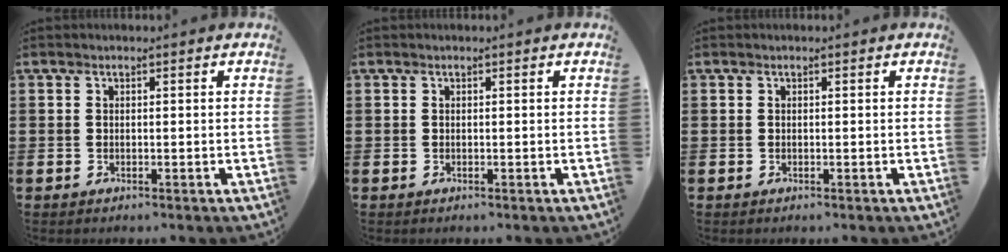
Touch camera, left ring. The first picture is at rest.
{"total": 0.0}
{"total": 0.0}